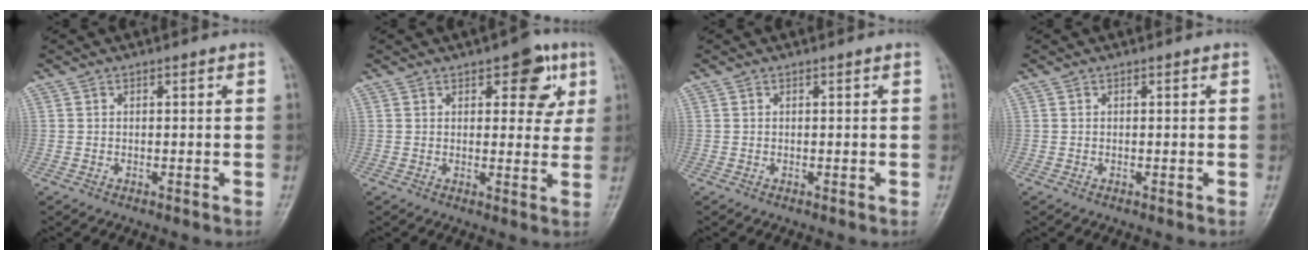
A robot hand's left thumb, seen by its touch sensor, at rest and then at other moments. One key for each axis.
{"total": 8.0, "fx": 3.5, "fy": 4.2, "fz": 5.9, "tx": -0.034, "ty": -0.008, "tz": 0.035}
{"total": 0.0}
{"total": 0.0}